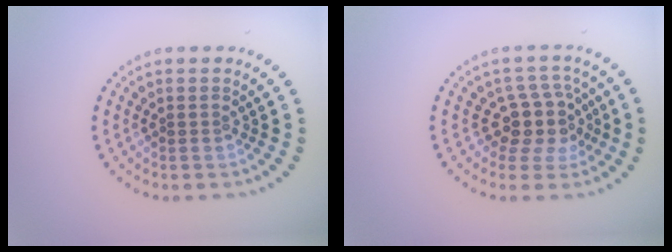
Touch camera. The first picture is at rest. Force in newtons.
{"total": 3.8, "press": 3.0, "slide": 2.3}